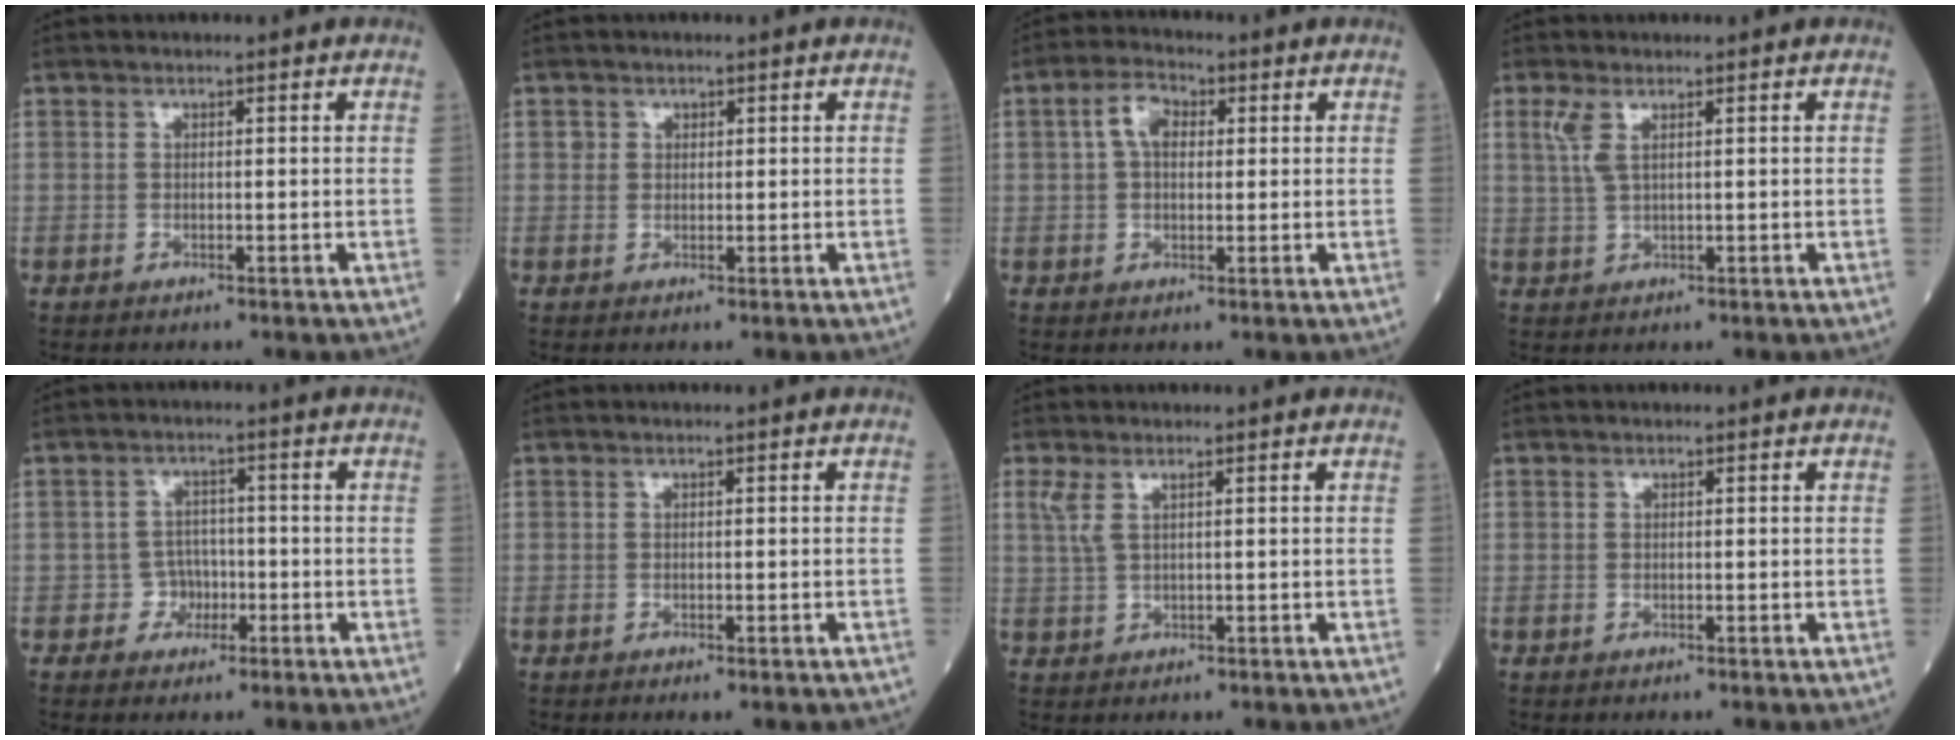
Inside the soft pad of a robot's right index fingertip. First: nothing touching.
{"total": 1.4, "force": [0.6, 1.3, 0.1], "torque": [0.007, 0.003, 0.004]}
{"total": 4.9, "force": [1.2, 2.8, 3.8], "torque": [-0.078, 0.017, 0.020]}
{"total": 3.0, "force": [1.4, 0.8, 2.5], "torque": [-0.068, 0.008, 0.036]}
{"total": 3.2, "force": [-1.1, 3.0, 0.3], "torque": [0.010, 0.013, -0.020]}
{"total": 1.6, "force": [-1.2, 0.4, 1.0], "torque": [-0.010, -0.004, -0.014]}
{"total": 2.5, "force": [1.3, 0.6, 2.1], "torque": [-0.059, 0.014, 0.033]}
{"total": 0.0}